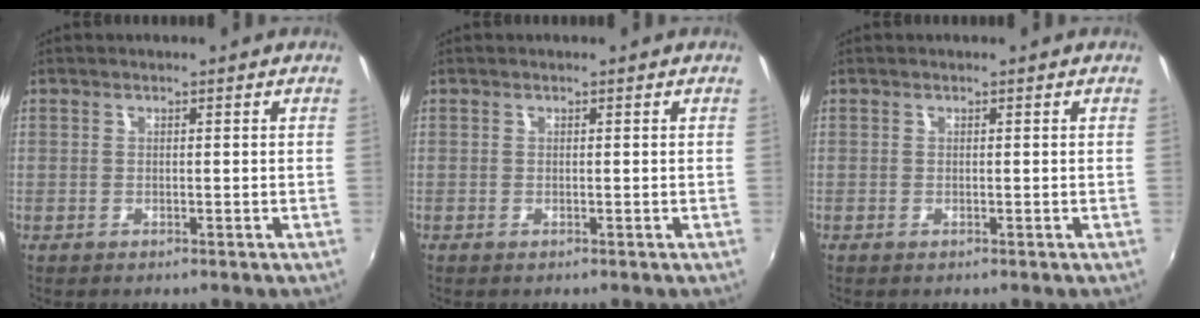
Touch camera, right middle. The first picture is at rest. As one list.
[{"total": 0.0}, {"total": 0.0}]